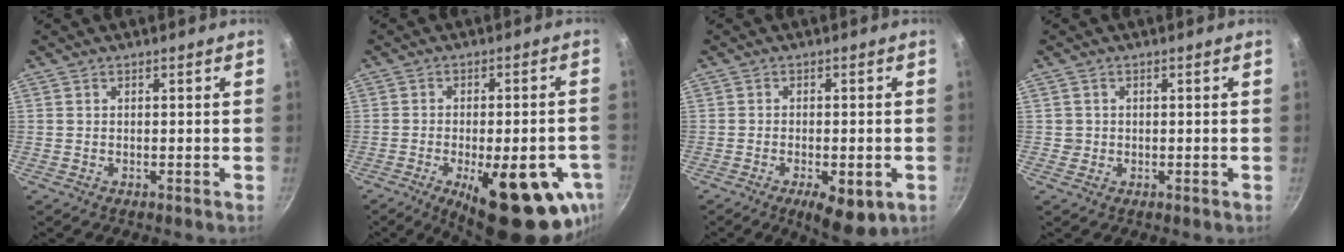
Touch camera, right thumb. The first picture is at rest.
{"total": 21.5, "force": [-8.2, 7.8, 18.3], "torque": [-0.205, 0.006, -0.102]}
{"total": 8.1, "force": [-3.1, 3.1, 6.8], "torque": [-0.091, 0.007, -0.037]}
{"total": 1.4, "force": [0.0, 1.3, 0.2], "torque": [0.004, 0.005, 0.000]}